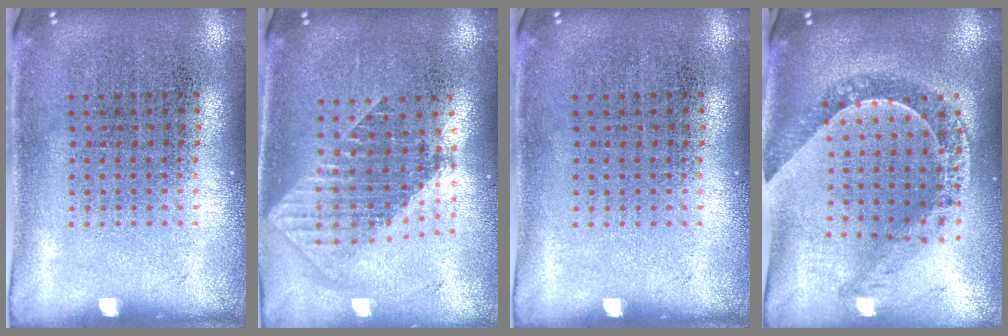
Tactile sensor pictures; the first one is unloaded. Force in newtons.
{"total": 1.8, "press": 1.5, "slide": 1.0}
{"total": 0.0}
{"total": 1.1, "press": 1.0, "slide": 0.2}